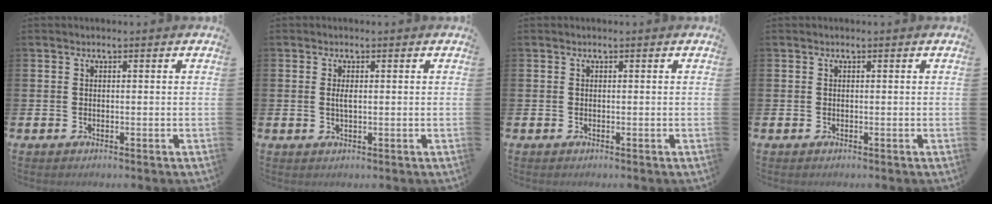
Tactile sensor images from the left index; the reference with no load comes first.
{"total": 1.4, "force": [0.3, 0.5, 1.3], "torque": [-0.025, 0.004, 0.002]}
{"total": 0.0}
{"total": 0.0}